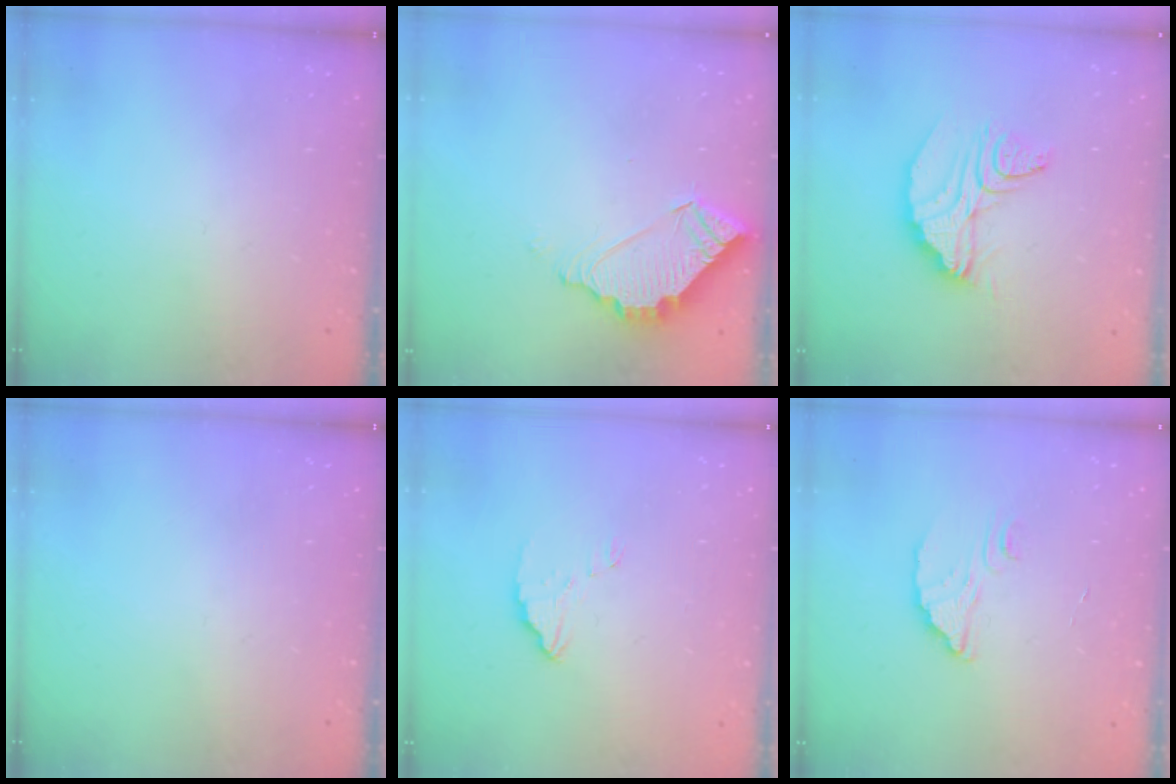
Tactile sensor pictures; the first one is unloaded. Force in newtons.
{"total": 7.2, "press": 7.2, "slide": 0.2}
{"total": 12.7, "press": 12.6, "slide": 0.9}
{"total": 0.0}
{"total": 2.8, "press": 2.8, "slide": 0.1}
{"total": 2.3, "press": 2.3, "slide": 0.0}